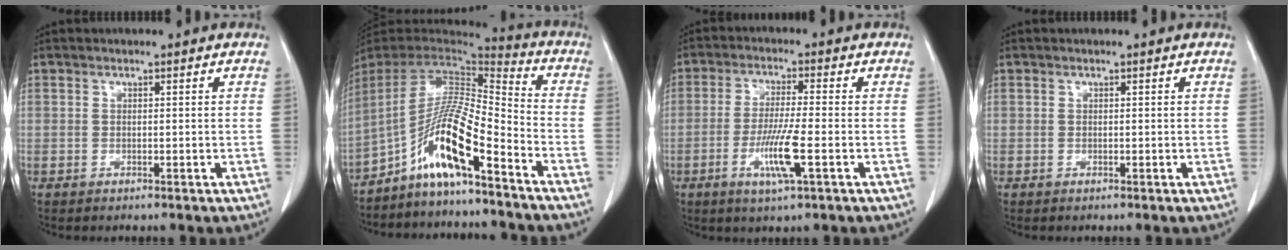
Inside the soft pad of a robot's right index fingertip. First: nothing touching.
{"total": 13.0, "force": [-7.8, 1.0, 10.4], "torque": [-0.190, 0.007, -0.144]}
{"total": 7.4, "force": [-2.5, 0.1, 6.9], "torque": [-0.132, -0.013, -0.046]}
{"total": 0.0}